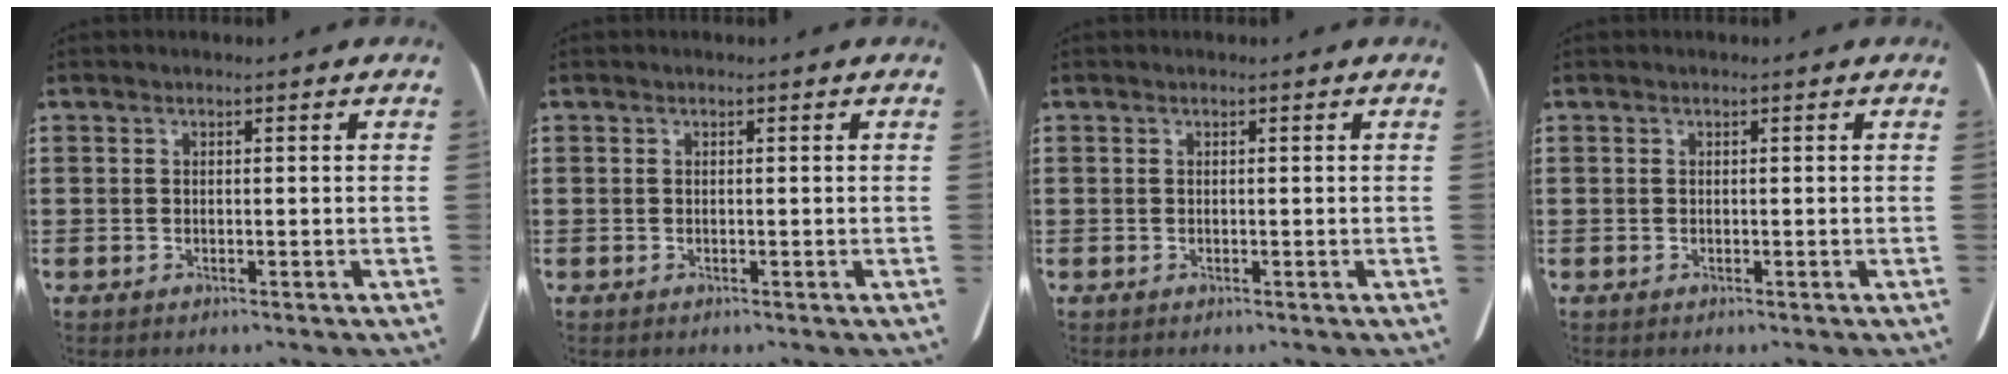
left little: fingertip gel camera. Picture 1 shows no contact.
{"total": 0.0}
{"total": 0.0}
{"total": 0.0}